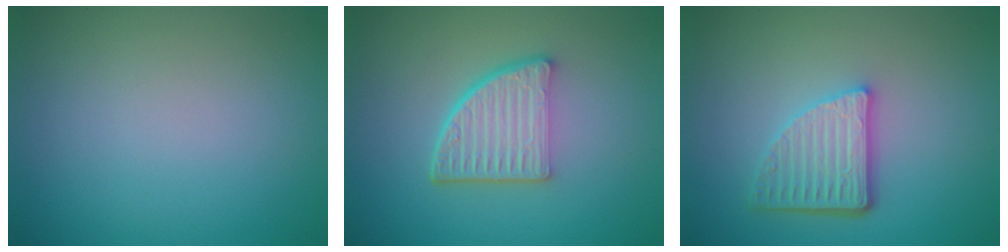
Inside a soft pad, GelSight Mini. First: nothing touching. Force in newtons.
{"total": 5.3, "press": 3.9, "slide": 3.7}
{"total": 4.6, "press": 3.5, "slide": 3.0}